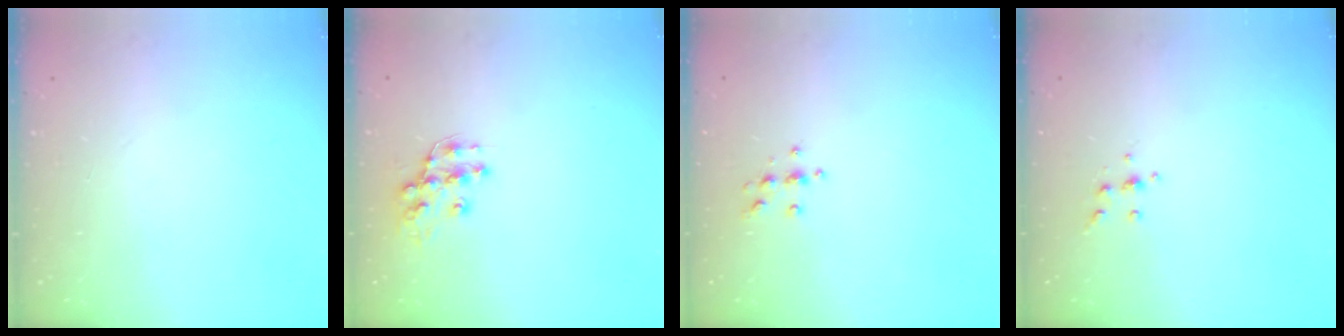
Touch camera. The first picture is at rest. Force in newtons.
{"total": 10.7, "press": 10.7, "slide": 0.6}
{"total": 4.5, "press": 4.4, "slide": 0.6}
{"total": 4.0, "press": 3.8, "slide": 1.0}